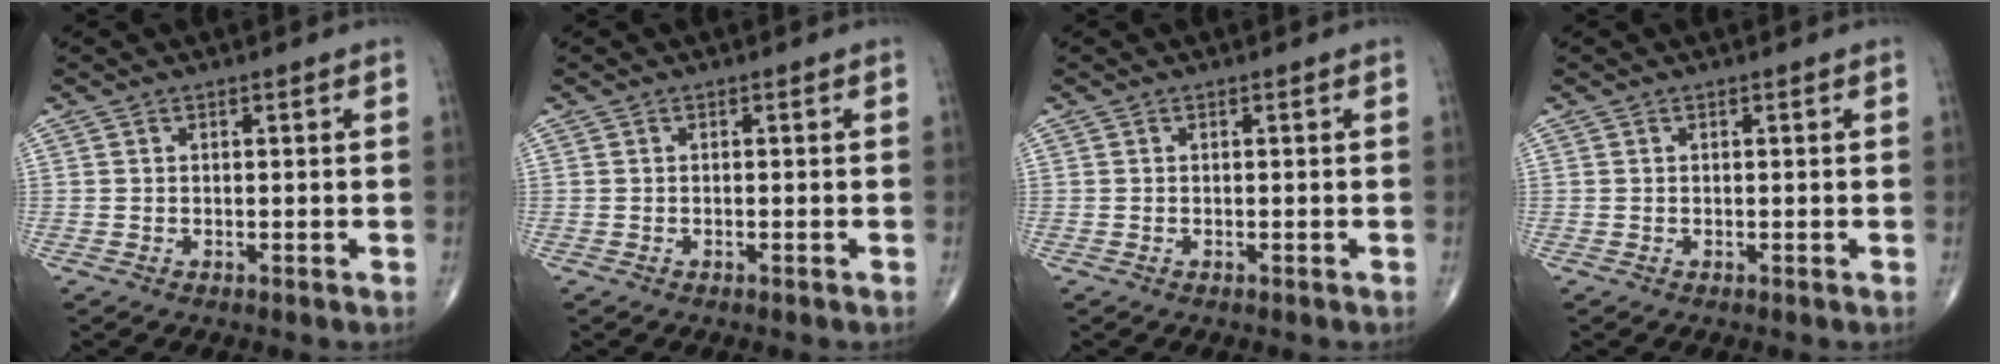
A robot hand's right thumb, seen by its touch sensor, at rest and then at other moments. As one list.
[{"total": 0.0}, {"total": 0.0}, {"total": 0.0}]